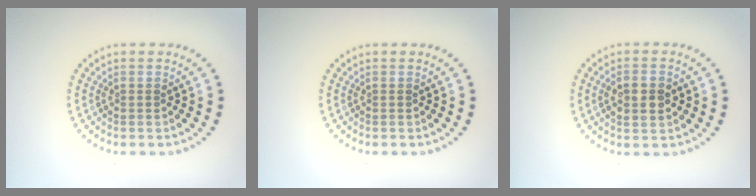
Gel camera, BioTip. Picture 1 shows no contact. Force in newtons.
{"total": 0.0}
{"total": 2.6, "press": 2.6, "slide": 0.4}